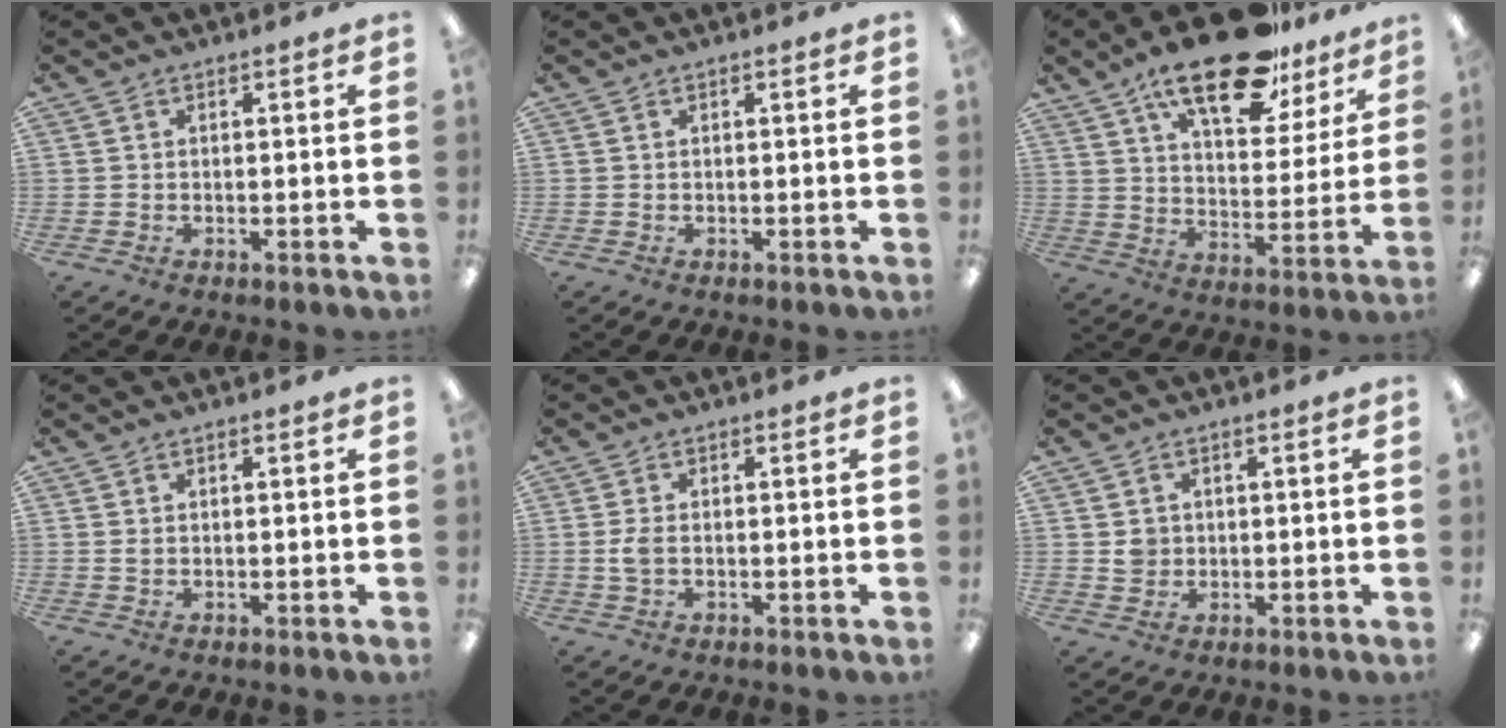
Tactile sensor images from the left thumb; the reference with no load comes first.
{"total": 0.0}
{"total": 20.4, "force": [14.2, 8.0, 12.2], "torque": [-0.194, -0.075, 0.237]}
{"total": 0.8, "force": [0.3, 0.5, 0.6], "torque": [-0.012, 0.004, 0.004]}
{"total": 3.2, "force": [-0.1, 1.8, 2.7], "torque": [-0.058, -0.003, -0.008]}
{"total": 2.9, "force": [0.5, 2.8, 0.8], "torque": [-0.004, -0.002, 0.005]}